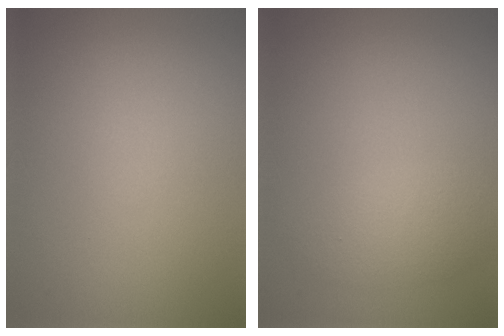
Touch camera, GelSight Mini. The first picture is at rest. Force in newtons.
{"total": 2.6, "press": 2.6, "slide": 0.1}